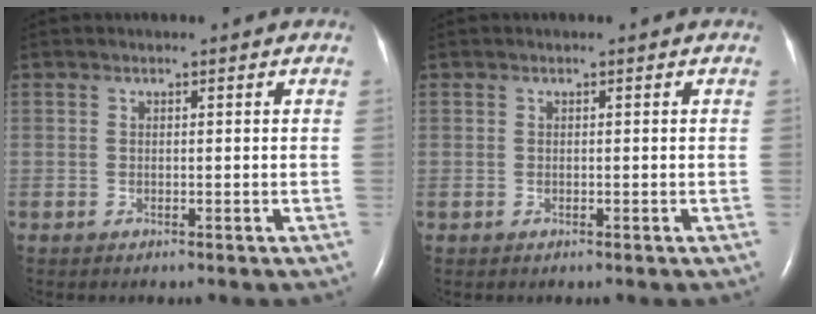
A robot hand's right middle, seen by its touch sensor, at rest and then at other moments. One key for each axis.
{"total": 0.0}